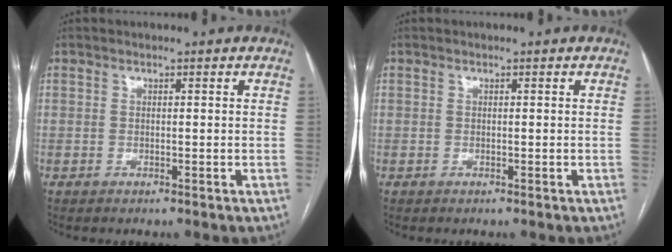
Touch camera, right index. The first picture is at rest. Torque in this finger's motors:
{"motor_torque": [0.00, 0.00, 0.00, 0.01]}